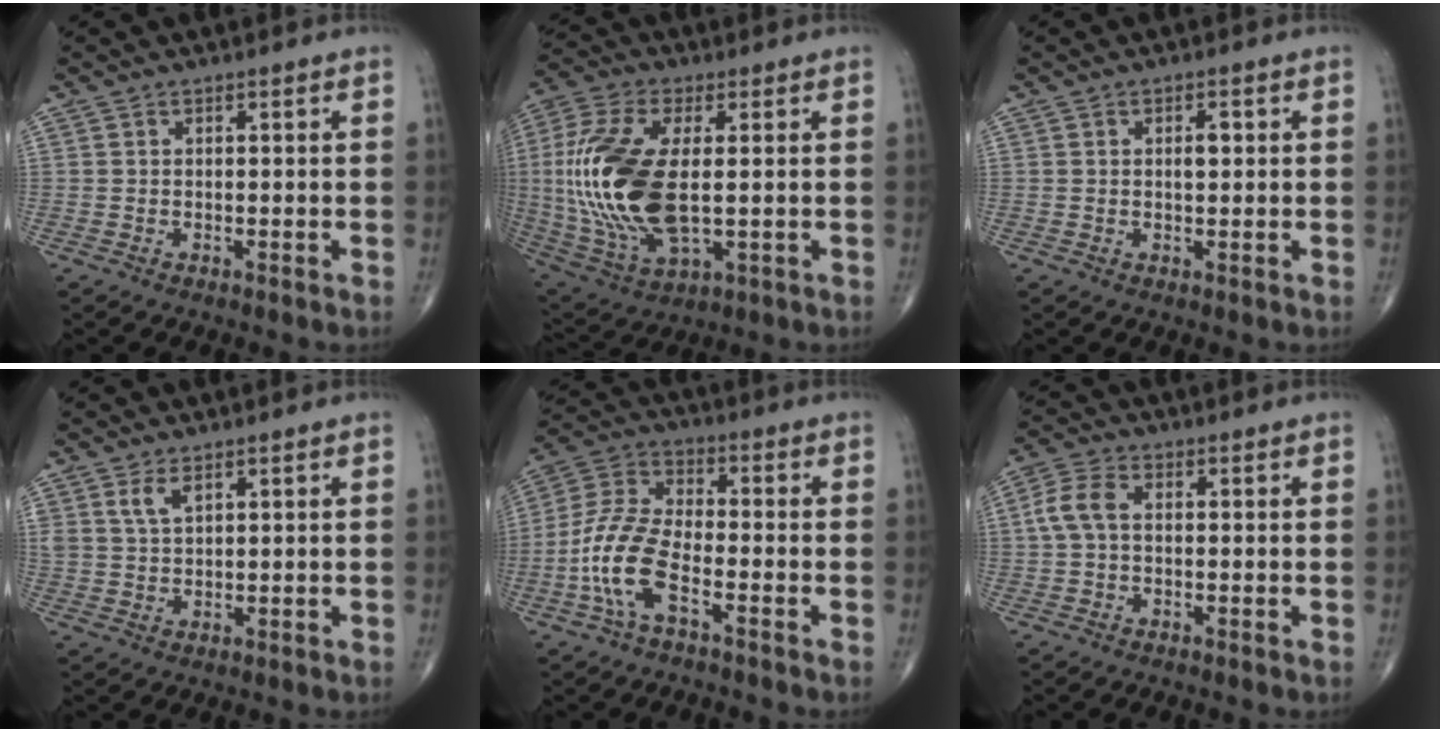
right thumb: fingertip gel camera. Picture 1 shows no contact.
{"total": 21.7, "force": [0.3, 10.2, 19.2], "torque": [-0.431, -0.012, 0.014]}
{"total": 2.1, "force": [0.4, 1.0, 1.8], "torque": [-0.022, 0.000, 0.005]}
{"total": 3.2, "force": [1.9, 1.4, 2.2], "torque": [-0.041, -0.007, 0.044]}
{"total": 11.6, "force": [-4.6, 4.8, 9.5], "torque": [-0.210, 0.031, -0.095]}
{"total": 5.4, "force": [0.3, 3.3, 4.2], "torque": [-0.097, 0.017, 0.000]}